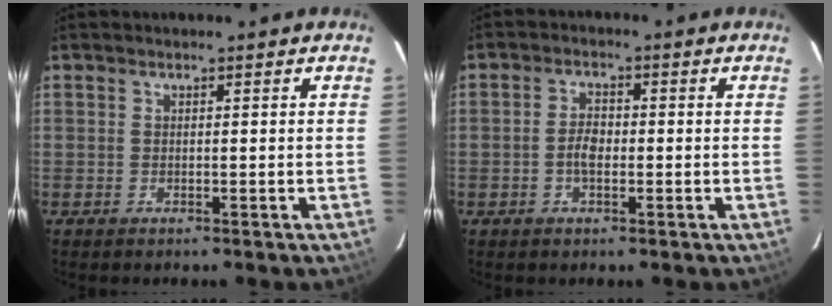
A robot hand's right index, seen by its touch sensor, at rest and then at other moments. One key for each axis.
{"total": 3.3, "fx": -0.7, "fy": 1.8, "fz": 2.7, "tx": -0.052, "ty": 0.008, "tz": -0.012}